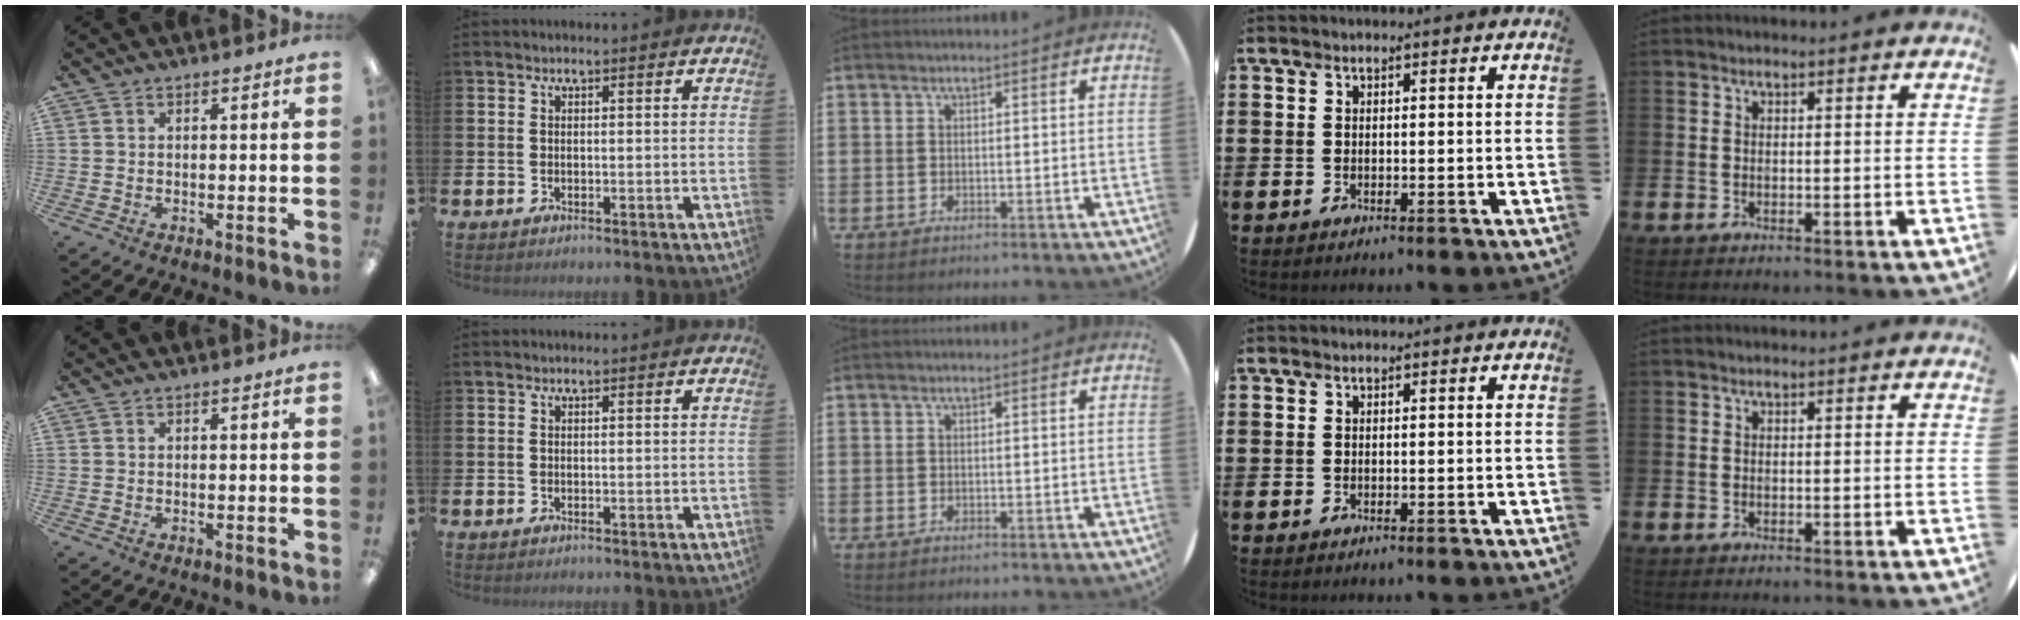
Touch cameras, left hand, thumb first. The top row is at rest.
{}